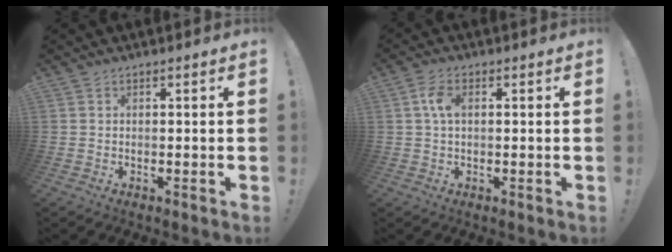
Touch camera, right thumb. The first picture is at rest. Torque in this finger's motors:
{"motor_torque": [-0.05, 0.10, 0.60, -0.29, 0.02]}